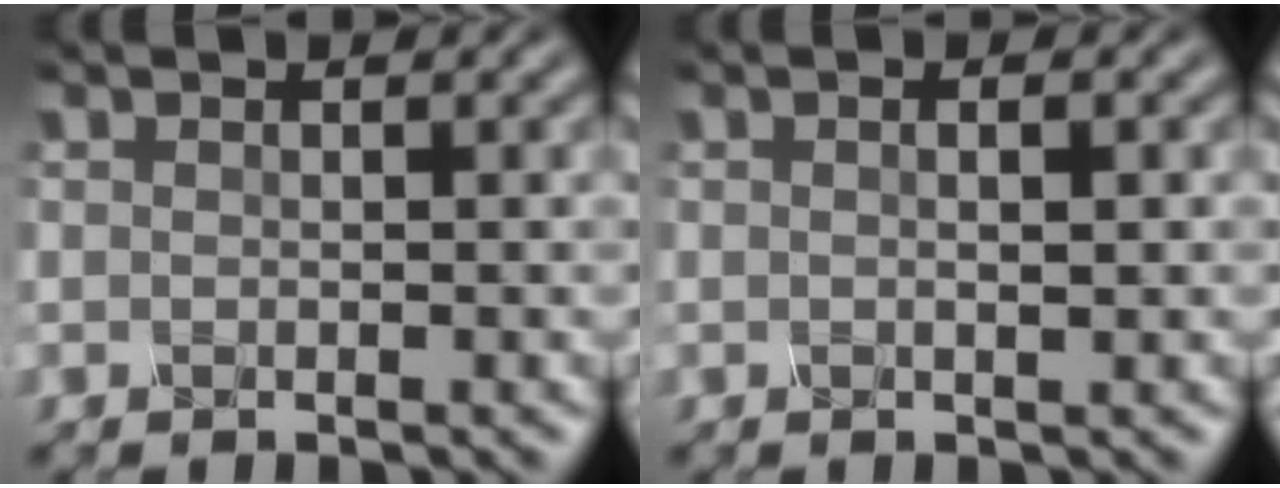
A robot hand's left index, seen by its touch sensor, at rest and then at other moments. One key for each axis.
{"total": 1.3, "fx": 0.2, "fy": 0.2, "fz": 1.2, "tx": -0.017, "ty": -0.004, "tz": 0.003}